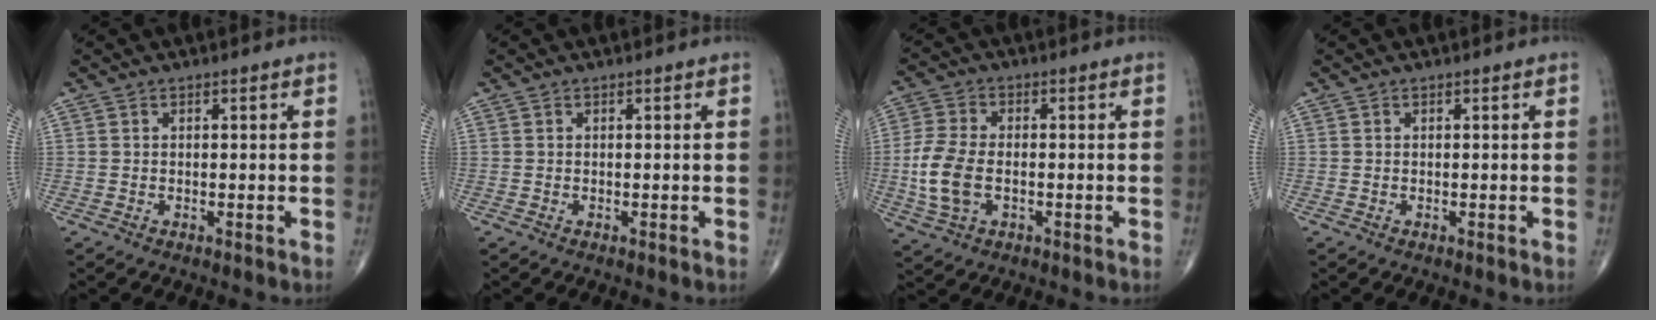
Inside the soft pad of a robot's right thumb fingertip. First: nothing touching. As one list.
[{"total": 0.0}, {"total": 9.1, "force": [-1.5, 5.4, 7.1], "torque": [-0.158, 0.005, -0.032]}, {"total": 0.0}]